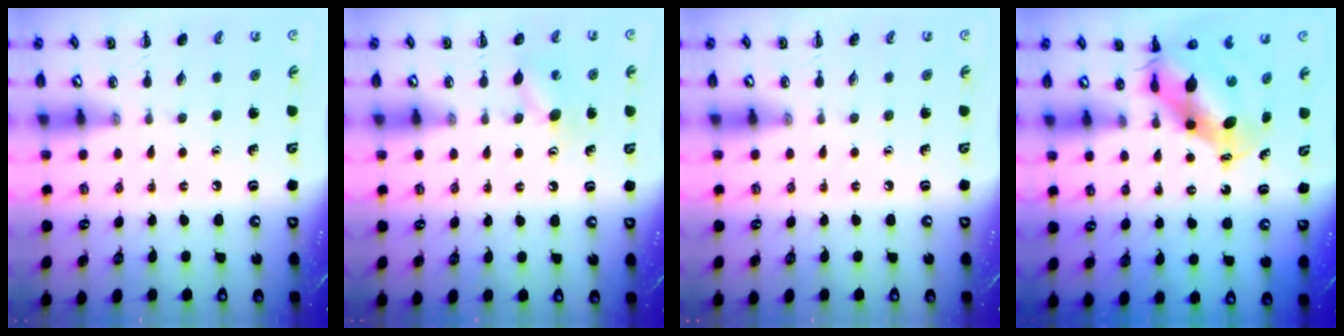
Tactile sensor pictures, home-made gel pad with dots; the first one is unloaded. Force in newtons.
{"total": 7.4, "press": 7.3, "slide": 1.4}
{"total": 0.0}
{"total": 7.1, "press": 7.0, "slide": 1.5}